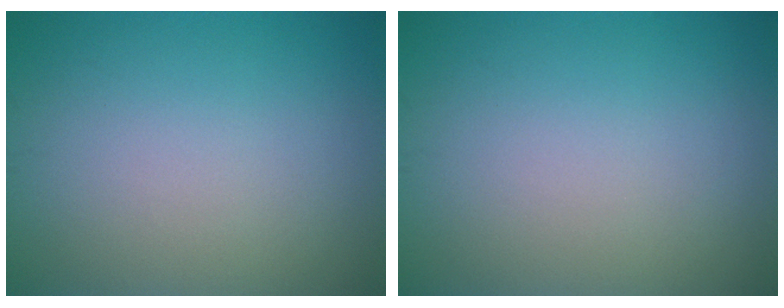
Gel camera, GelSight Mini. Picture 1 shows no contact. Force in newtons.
{"total": 0.0}